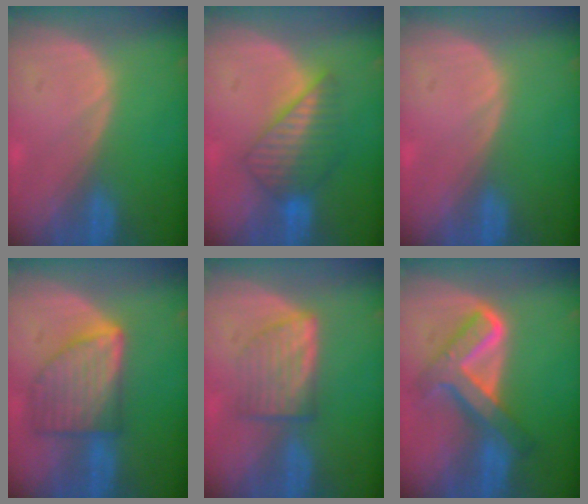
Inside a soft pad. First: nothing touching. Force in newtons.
{"total": 6.3, "press": 6.3, "slide": 0.2}
{"total": 0.0}
{"total": 8.1, "press": 8.1, "slide": 0.3}
{"total": 5.7, "press": 5.6, "slide": 1.0}
{"total": 8.2, "press": 8.2, "slide": 0.6}